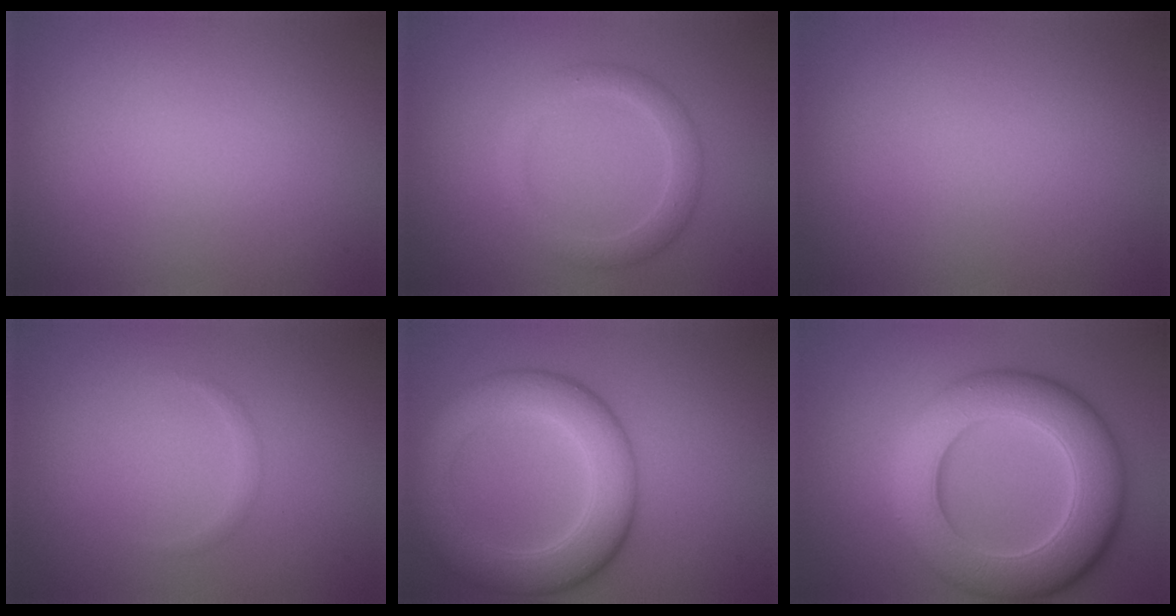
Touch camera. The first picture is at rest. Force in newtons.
{"total": 2.5, "press": 2.5, "slide": 0.1}
{"total": 0.0}
{"total": 0.6, "press": 0.6, "slide": 0.1}
{"total": 7.3, "press": 7.3, "slide": 0.1}
{"total": 10.2, "press": 10.2, "slide": 0.5}